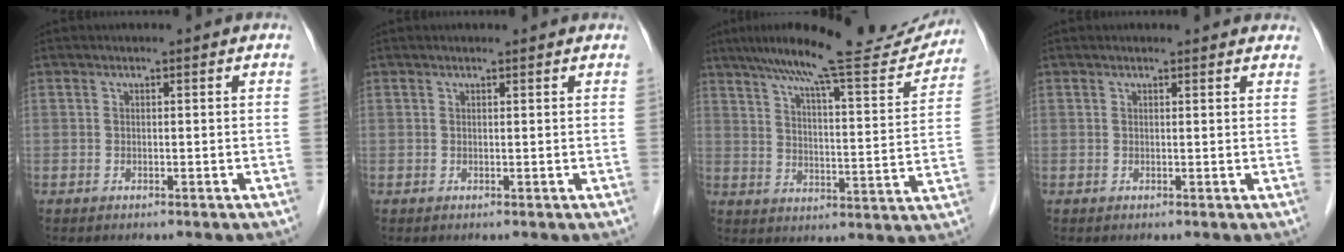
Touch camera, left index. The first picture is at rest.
{"total": 1.6, "force": [1.5, 0.2, 0.6], "torque": [-0.013, 0.009, 0.015]}
{"total": 19.4, "force": [17.2, 1.9, 8.8], "torque": [-0.133, -0.018, 0.234]}
{"total": 4.4, "force": [4.0, 1.1, 1.6], "torque": [-0.013, 0.012, 0.033]}